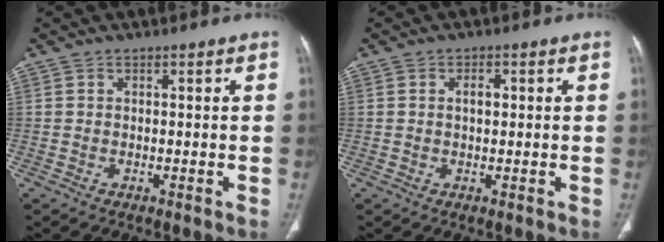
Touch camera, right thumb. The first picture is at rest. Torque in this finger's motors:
{"motor_torque": [0.49, 0.76, 0.91, -0.36, -0.04]}